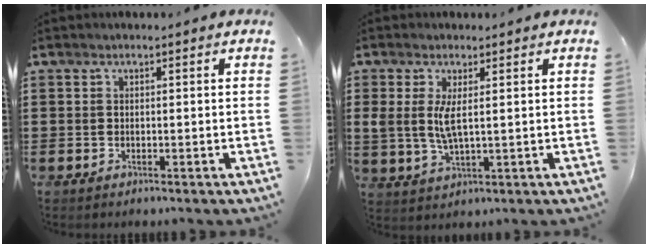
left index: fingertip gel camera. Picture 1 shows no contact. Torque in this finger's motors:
{"motor_torque": [1.06, -0.35, 0.58, 0.14]}